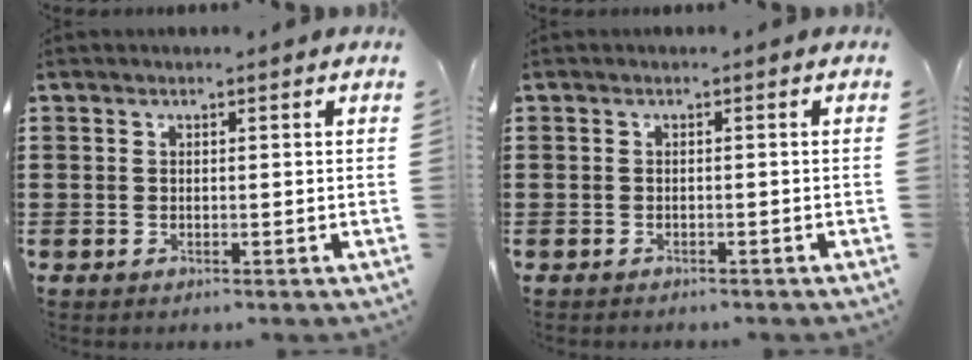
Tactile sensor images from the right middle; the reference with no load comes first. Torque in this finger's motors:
{"motor_torque": [0.07, 0.14, -0.03, -0.01]}